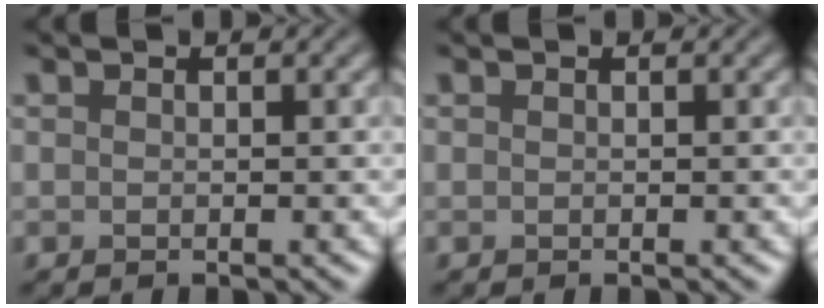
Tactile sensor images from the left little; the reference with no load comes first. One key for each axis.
{"total": 0.0}